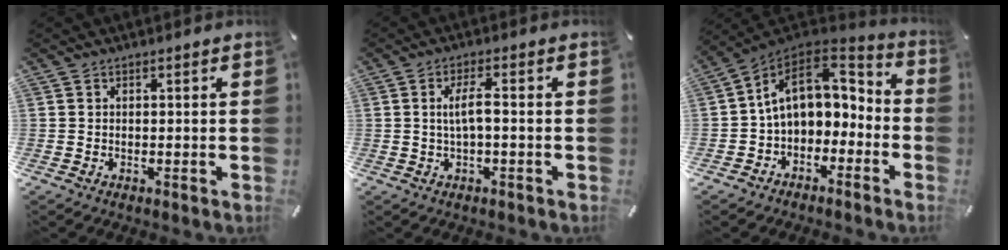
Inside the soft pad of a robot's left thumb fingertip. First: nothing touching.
{"total": 4.9, "force": [0.0, 1.2, 4.8], "torque": [-0.096, 0.003, -0.006]}
{"total": 13.3, "force": [1.5, 9.8, 8.9], "torque": [-0.153, -0.001, 0.029]}